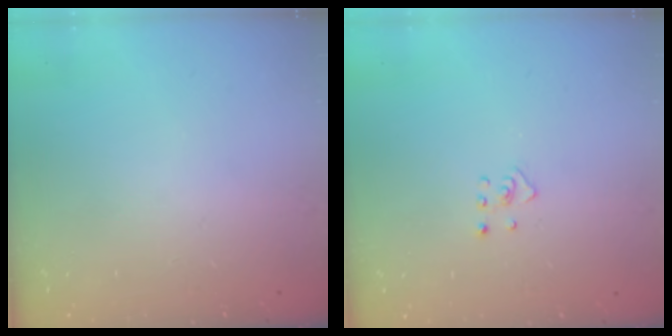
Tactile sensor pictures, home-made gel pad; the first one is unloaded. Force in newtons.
{"total": 2.4, "press": 2.3, "slide": 0.4}